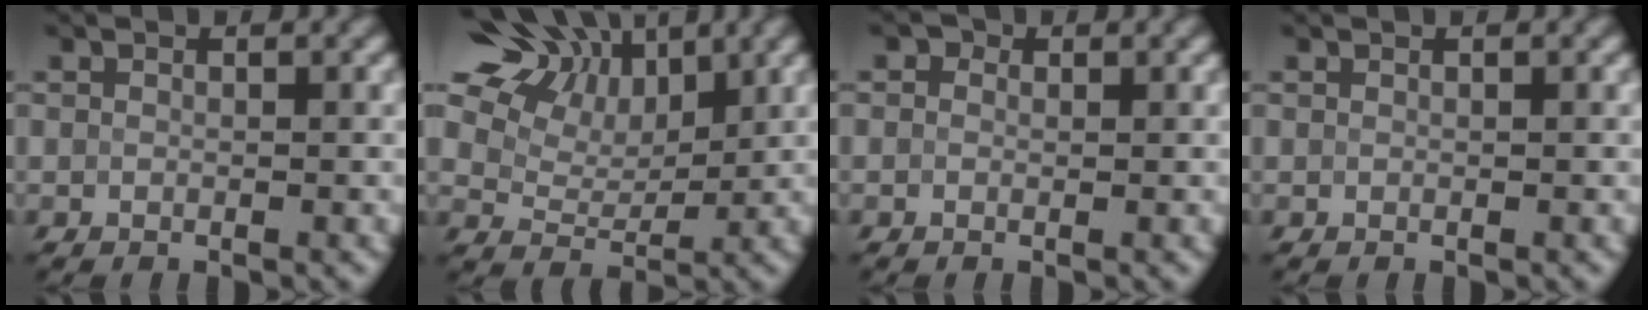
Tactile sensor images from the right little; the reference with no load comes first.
{"total": 9.3, "force": [4.9, 5.4, 5.7], "torque": [-0.122, 0.034, 0.061]}
{"total": 2.9, "force": [1.6, 2.1, 1.2], "torque": [-0.029, 0.014, 0.004]}
{"total": 0.0}